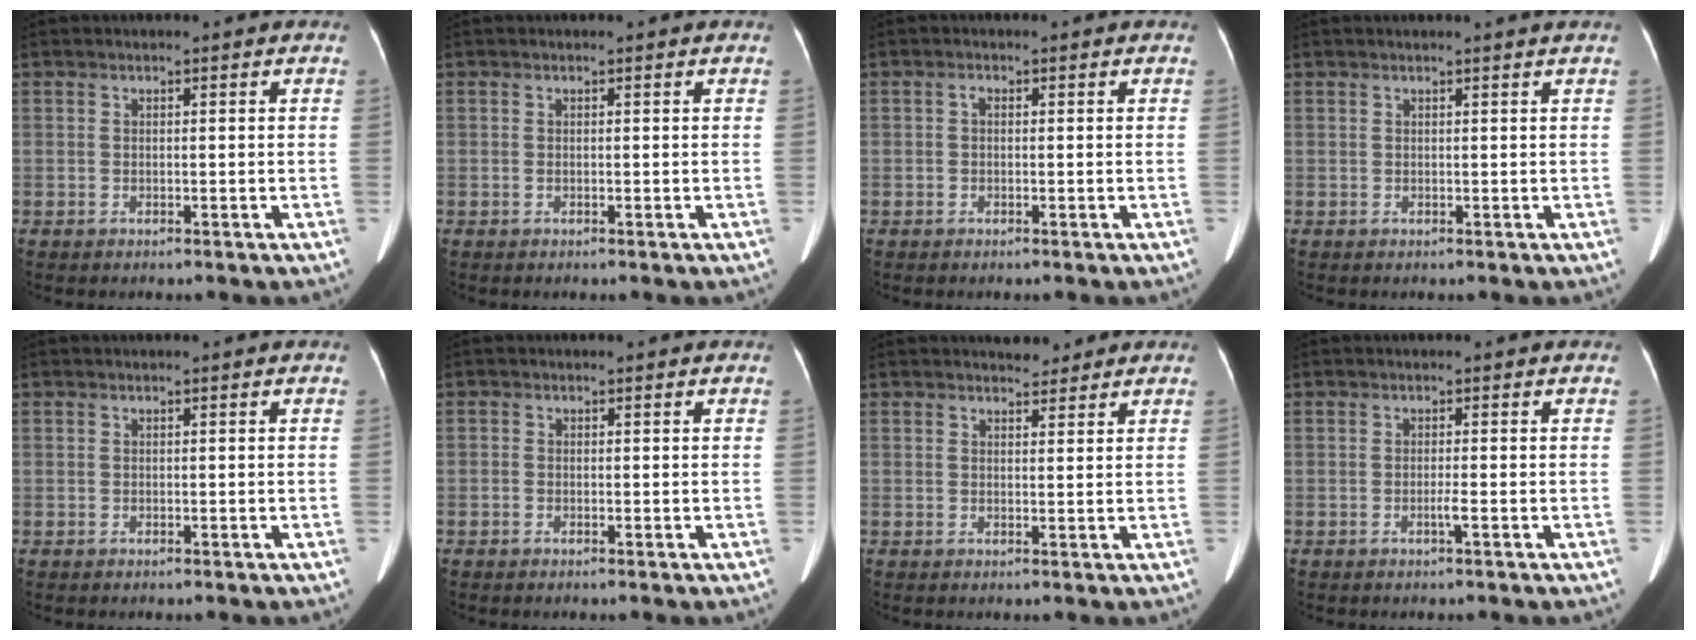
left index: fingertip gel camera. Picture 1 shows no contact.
{"total": 0.0}
{"total": 0.7, "force": [0.0, 0.5, 0.4], "torque": [-0.007, 0.004, -0.001]}
{"total": 1.1, "force": [1.1, -0.3, 0.3], "torque": [-0.014, -0.003, 0.017]}
{"total": 0.0}
{"total": 0.5, "force": [-0.5, 0.2, 0.0], "torque": [-0.004, -0.003, -0.011]}
{"total": 3.0, "force": [2.7, 1.0, 0.7], "torque": [-0.007, 0.003, 0.037]}
{"total": 1.0, "force": [-0.7, -0.3, 0.7], "torque": [-0.014, -0.005, -0.012]}